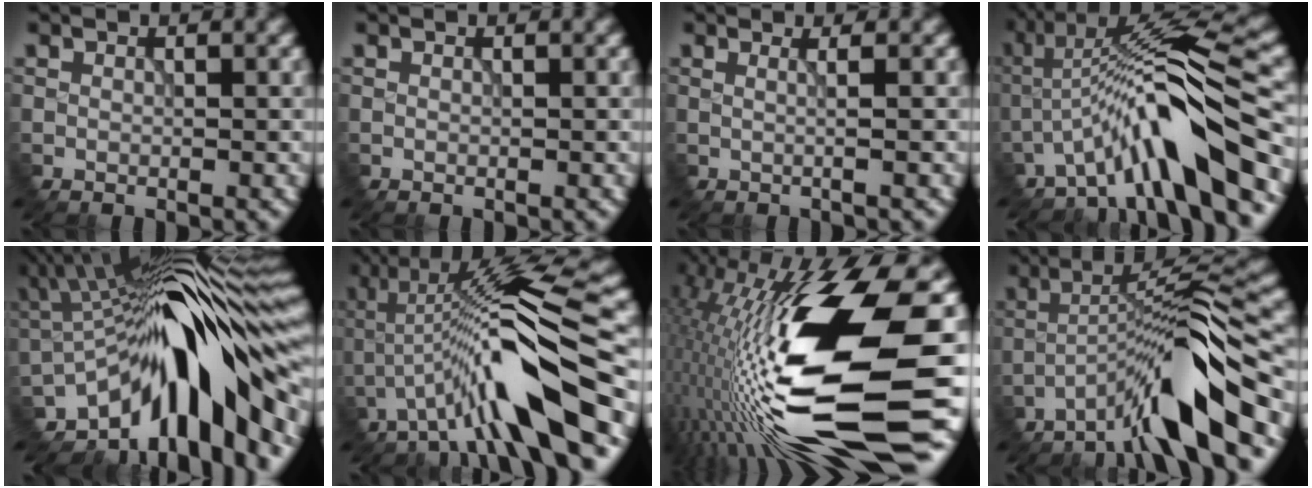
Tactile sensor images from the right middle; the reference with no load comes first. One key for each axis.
{"total": 0.0}
{"total": 1.9, "fx": 0.4, "fy": 0.8, "fz": 1.7, "tx": -0.018, "ty": 0.004, "tz": -0.017}
{"total": 9.7, "fx": -5.2, "fy": 1.2, "fz": 8.1, "tx": -0.131, "ty": 0.024, "tz": -0.092}
{"total": 15.5, "fx": -5.6, "fy": 5.1, "fz": 13.5, "tx": -0.183, "ty": 0.030, "tz": -0.098}
{"total": 11.5, "fx": -4.5, "fy": 1.6, "fz": 10.5, "tx": -0.175, "ty": 0.027, "tz": -0.077}
{"total": 19.5, "fx": -2.8, "fy": 4.4, "fz": 18.8, "tx": -0.351, "ty": 0.000, "tz": -0.053}
{"total": 9.4, "fx": -5.9, "fy": 0.8, "fz": 7.3, "tx": -0.116, "ty": 0.024, "tz": -0.107}